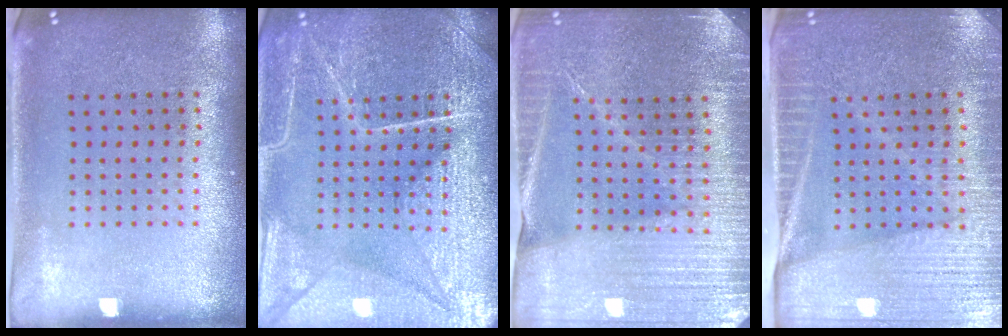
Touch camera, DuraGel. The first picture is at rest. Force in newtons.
{"total": 7.2, "press": 7.1, "slide": 0.8}
{"total": 4.3, "press": 4.0, "slide": 1.6}
{"total": 4.1, "press": 3.7, "slide": 1.8}